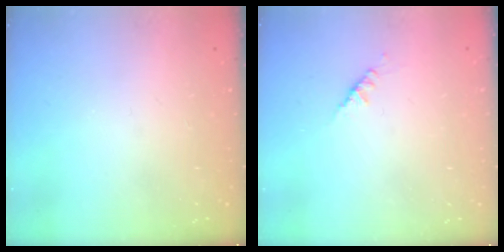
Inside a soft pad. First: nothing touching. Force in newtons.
{"total": 2.6, "press": 2.6, "slide": 0.5}